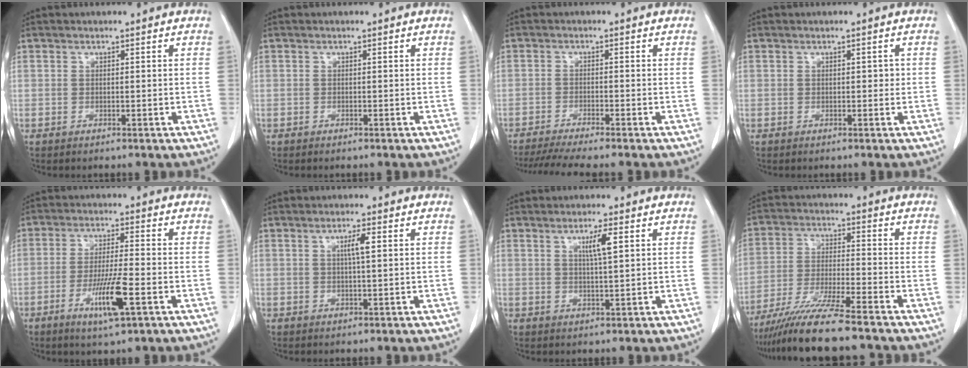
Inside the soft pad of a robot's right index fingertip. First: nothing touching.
{"total": 0.0}
{"total": 7.9, "force": [-6.8, -0.7, 4.0], "torque": [-0.055, -0.019, -0.111]}
{"total": 1.0, "force": [0.1, 0.6, 0.7], "torque": [-0.008, 0.007, 0.002]}
{"total": 8.2, "force": [-3.3, 0.3, 7.5], "torque": [-0.140, -0.016, -0.058]}
{"total": 2.6, "force": [0.7, 0.0, 2.5], "torque": [-0.045, 0.000, 0.011]}
{"total": 3.6, "force": [1.4, -0.1, 3.3], "torque": [-0.057, -0.003, 0.023]}
{"total": 11.3, "force": [-9.3, -0.7, 6.3], "torque": [-0.111, -0.031, -0.163]}